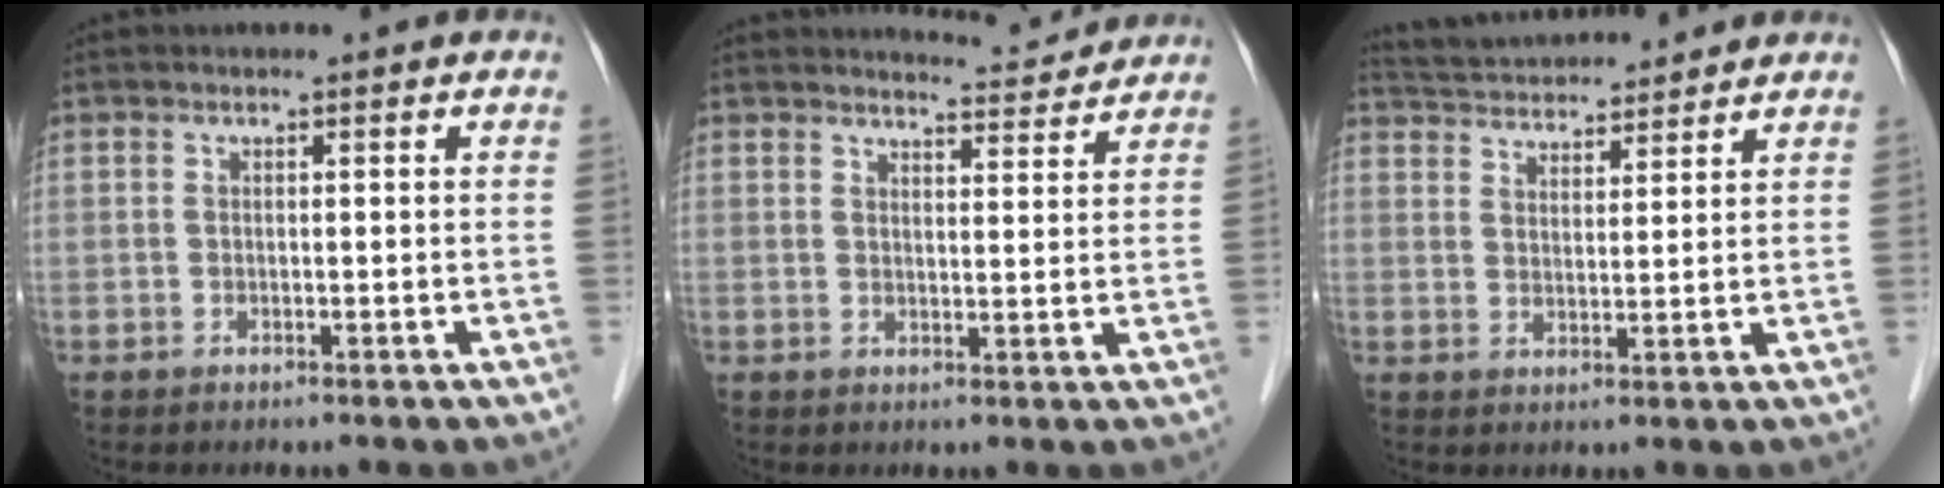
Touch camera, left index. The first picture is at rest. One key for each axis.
{"total": 5.2, "fx": 5.2, "fy": 0.2, "fz": -0.1, "tx": -0.009, "ty": -0.003, "tz": 0.065}
{"total": 11.4, "fx": 10.9, "fy": 1.8, "fz": 2.8, "tx": -0.053, "ty": 0.030, "tz": 0.173}